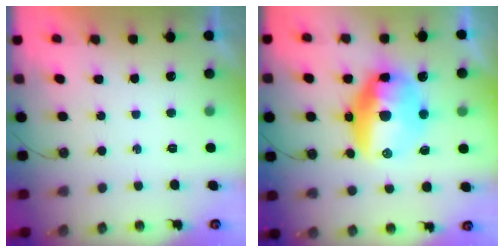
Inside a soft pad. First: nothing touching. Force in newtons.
{"total": 16.1, "press": 16.1, "slide": 1.5}